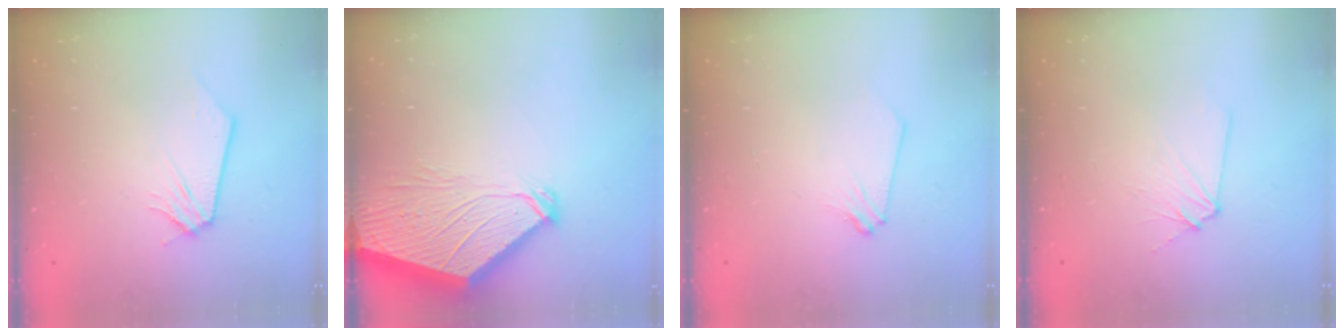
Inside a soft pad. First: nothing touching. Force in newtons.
{"total": 6.7, "press": 6.6, "slide": 0.9}
{"total": 1.6, "press": 1.6, "slide": 0.3}
{"total": 3.4, "press": 3.4, "slide": 0.5}